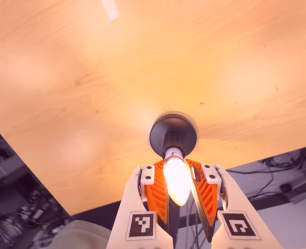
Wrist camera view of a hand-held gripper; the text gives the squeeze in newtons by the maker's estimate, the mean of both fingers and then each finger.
{"total": 24.8, "left": 25.6, "right": 24.0}